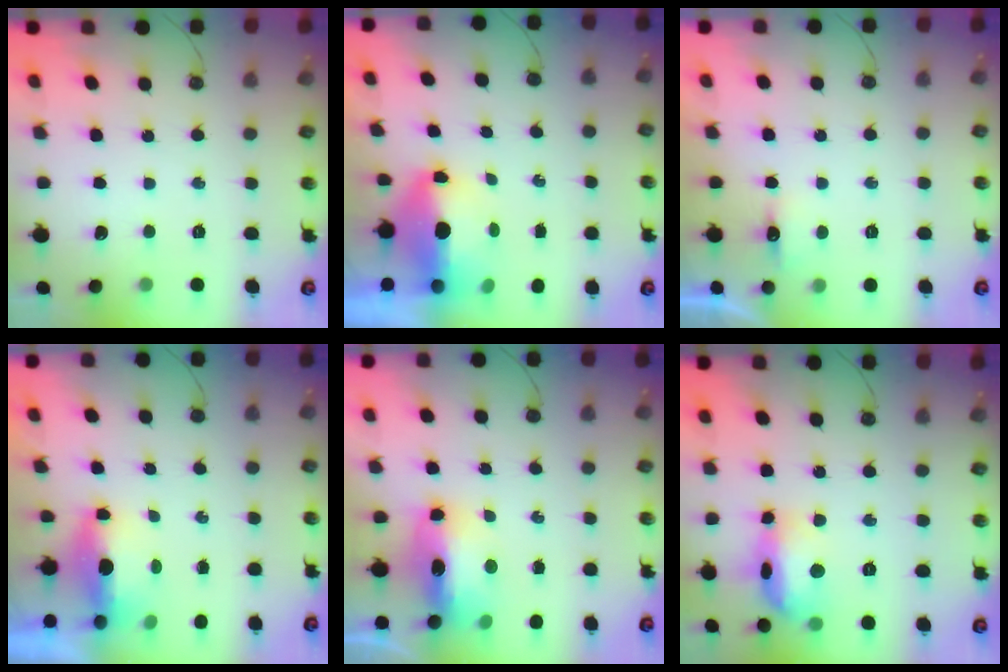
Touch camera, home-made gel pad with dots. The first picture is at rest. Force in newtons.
{"total": 10.9, "press": 8.9, "slide": 6.3}
{"total": 4.3, "press": 4.3, "slide": 0.7}
{"total": 6.0, "press": 5.4, "slide": 2.6}
{"total": 12.7, "press": 12.7, "slide": 1.4}
{"total": 15.0, "press": 15.0, "slide": 1.3}